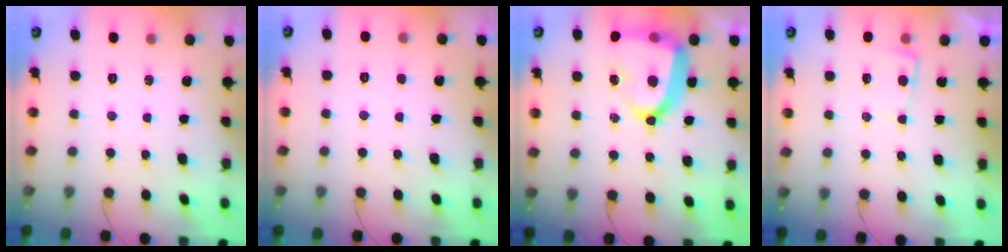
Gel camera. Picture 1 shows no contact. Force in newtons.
{"total": 1.6, "press": 1.6, "slide": 0.2}
{"total": 18.8, "press": 18.8, "slide": 1.5}
{"total": 2.2, "press": 2.2, "slide": 0.3}